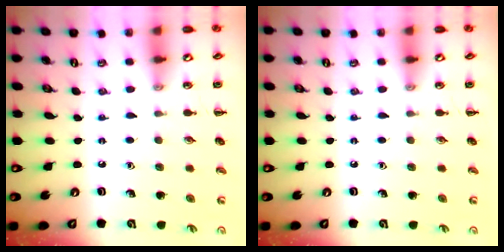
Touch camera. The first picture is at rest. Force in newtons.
{"total": 0.0}